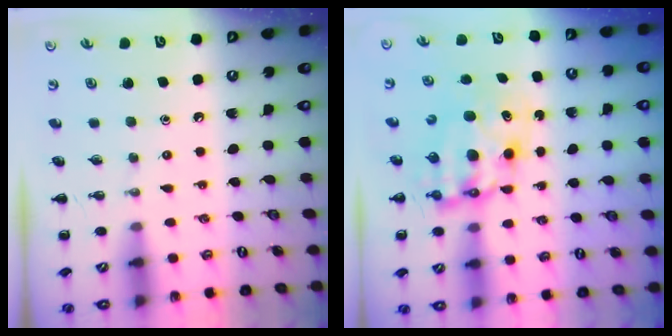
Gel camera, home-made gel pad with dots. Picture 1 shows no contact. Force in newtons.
{"total": 7.8, "press": 7.5, "slide": 2.2}